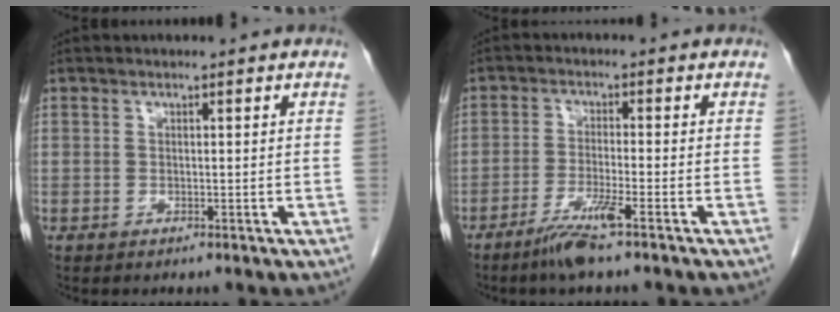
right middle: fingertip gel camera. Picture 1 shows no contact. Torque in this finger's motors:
{"motor_torque": [-0.02, -0.22, 0.09, 0.04]}